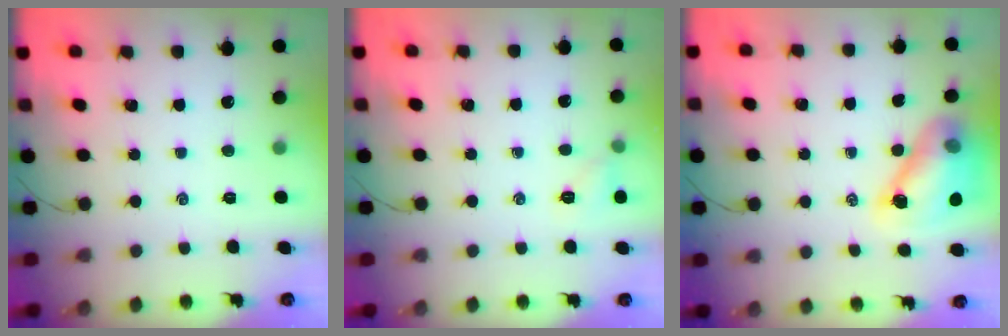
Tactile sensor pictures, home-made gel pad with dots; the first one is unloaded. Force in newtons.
{"total": 5.6, "press": 5.5, "slide": 1.4}
{"total": 13.8, "press": 13.2, "slide": 4.1}